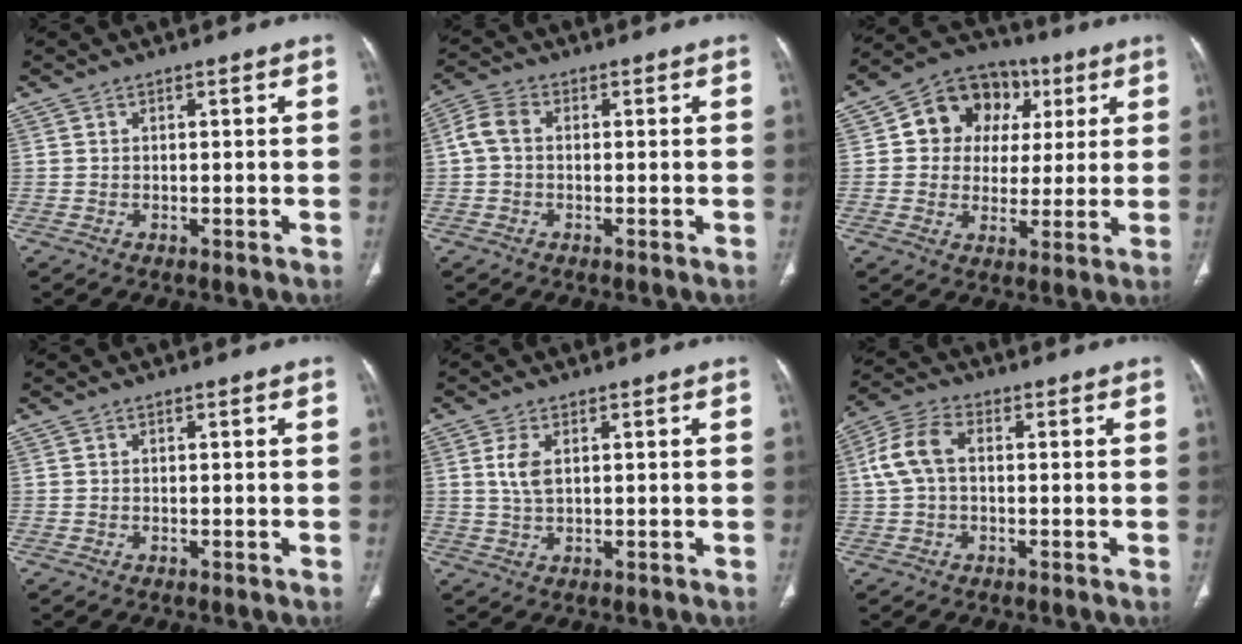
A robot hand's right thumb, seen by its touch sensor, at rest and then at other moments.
{"total": 4.2, "force": [0.1, 3.0, 3.0], "torque": [-0.065, 0.013, -0.004]}
{"total": 14.2, "force": [3.7, 12.0, 6.6], "torque": [-0.050, 0.013, 0.055]}
{"total": 0.0}
{"total": 4.6, "force": [1.2, 2.3, 3.8], "torque": [-0.086, -0.001, 0.025]}
{"total": 7.3, "force": [0.6, 4.4, 5.8], "torque": [-0.129, 0.025, 0.009]}